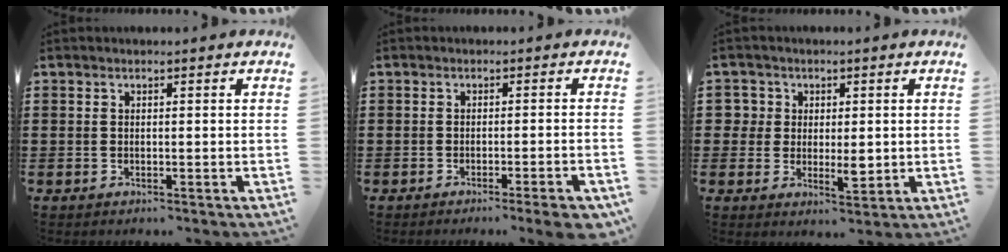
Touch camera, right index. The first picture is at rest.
{"total": 2.5, "force": [-1.8, -0.2, 1.7], "torque": [-0.027, -0.004, -0.031]}
{"total": 4.2, "force": [0.4, 3.4, 2.4], "torque": [-0.048, 0.007, 0.006]}